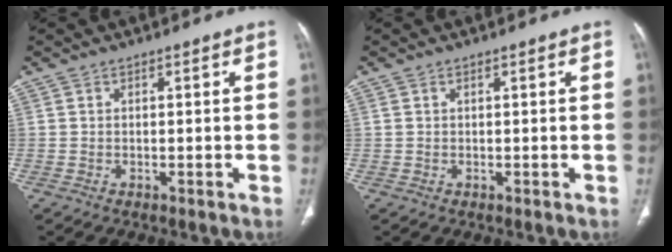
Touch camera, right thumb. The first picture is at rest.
{"total": 0.5, "force": [0.3, 0.2, 0.4], "torque": [-0.010, 0.009, 0.009]}